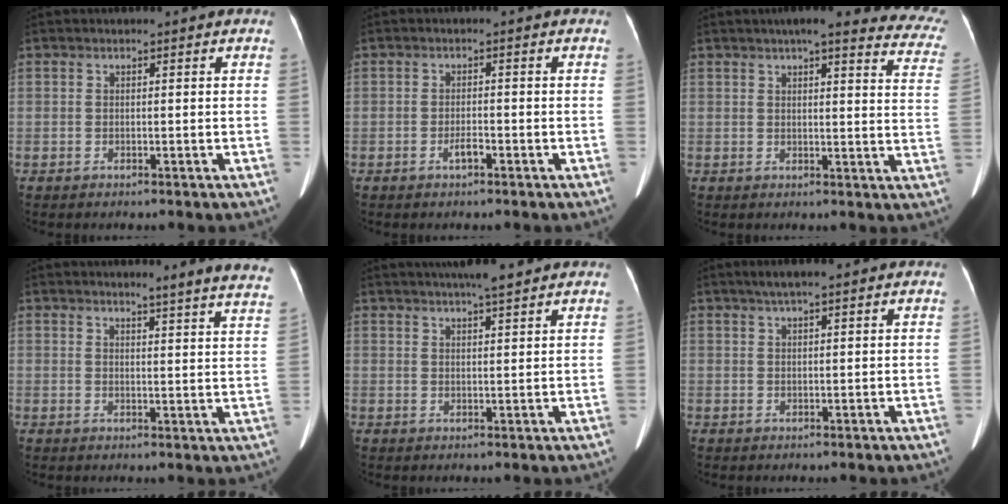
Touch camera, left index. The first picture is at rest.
{"total": 1.7, "force": [-1.1, 0.4, 1.2], "torque": [-0.024, 0.000, -0.018]}
{"total": 19.3, "force": [17.3, 3.2, 7.9], "torque": [-0.072, -0.038, 0.173]}
{"total": 10.2, "force": [9.5, -0.8, 3.6], "torque": [-0.036, -0.056, 0.088]}
{"total": 6.5, "force": [5.3, 0.3, 3.8], "torque": [-0.057, 0.018, 0.079]}
{"total": 3.0, "force": [2.1, 0.1, 2.1], "torque": [-0.041, 0.017, 0.037]}